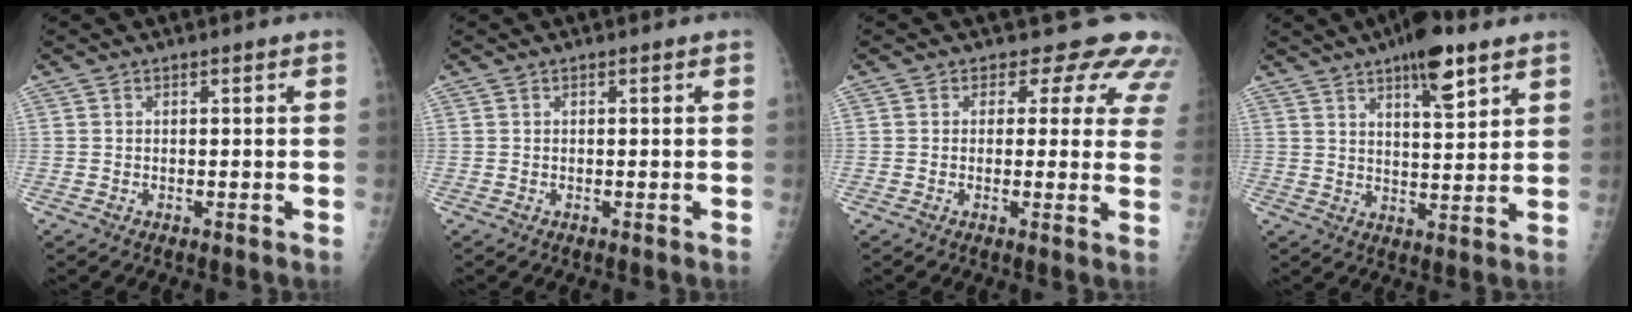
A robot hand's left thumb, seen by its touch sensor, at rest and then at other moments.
{"total": 0.0}
{"total": 9.8, "force": [7.9, 5.2, 2.4], "torque": [0.030, -0.033, 0.061]}
{"total": 10.2, "force": [6.2, 3.1, 7.4], "torque": [-0.099, -0.030, 0.095]}